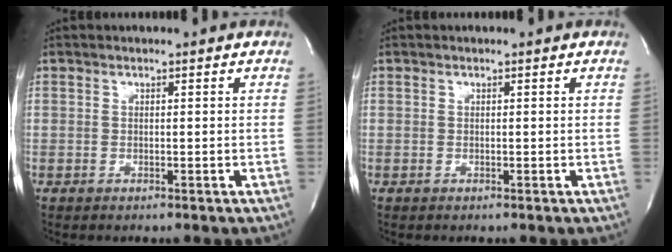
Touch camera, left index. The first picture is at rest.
{"total": 0.0}